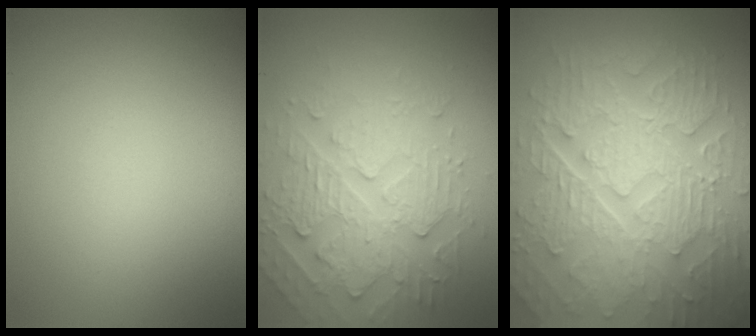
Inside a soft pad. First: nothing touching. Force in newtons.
{"total": 4.7, "press": 4.2, "slide": 2.3}
{"total": 10.6, "press": 7.0, "slide": 7.9}